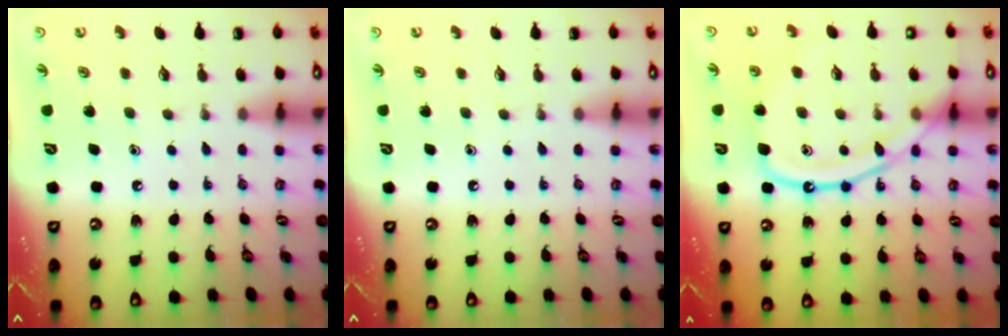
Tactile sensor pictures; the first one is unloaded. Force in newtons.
{"total": 0.0}
{"total": 12.6, "press": 12.6, "slide": 1.0}